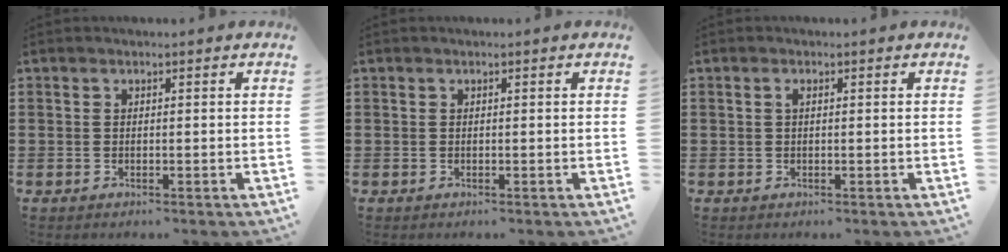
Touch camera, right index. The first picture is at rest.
{"total": 0.0}
{"total": 0.6, "force": [0.1, 0.2, 0.6], "torque": [-0.012, -0.001, 0.002]}